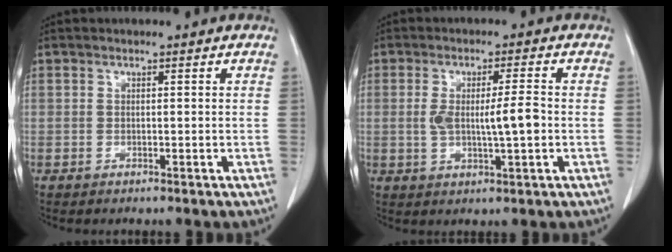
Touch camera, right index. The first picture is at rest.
{"total": 6.1, "force": [-0.3, 0.8, 6.1], "torque": [-0.107, 0.002, -0.001]}